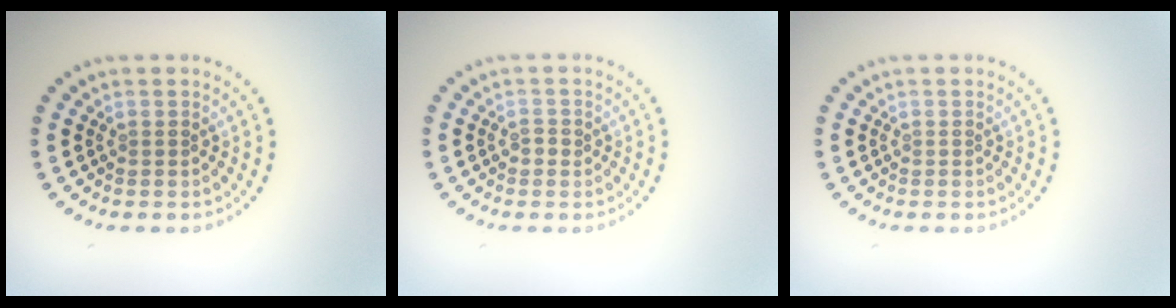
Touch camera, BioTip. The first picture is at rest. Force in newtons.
{"total": 1.0, "press": 0.9, "slide": 0.3}
{"total": 0.0}